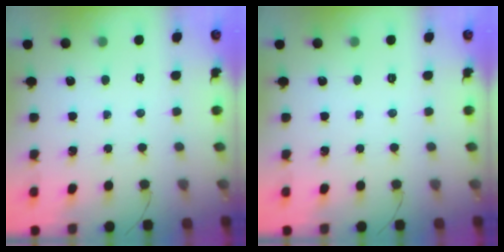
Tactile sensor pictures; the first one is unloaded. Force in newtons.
{"total": 0.0}